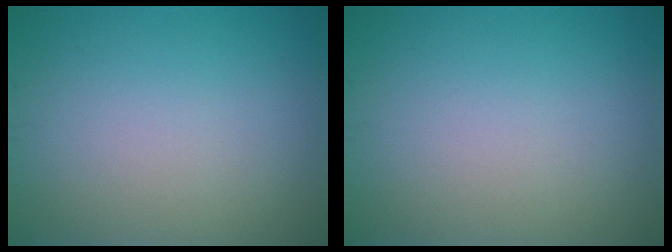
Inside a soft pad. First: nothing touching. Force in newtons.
{"total": 0.0}